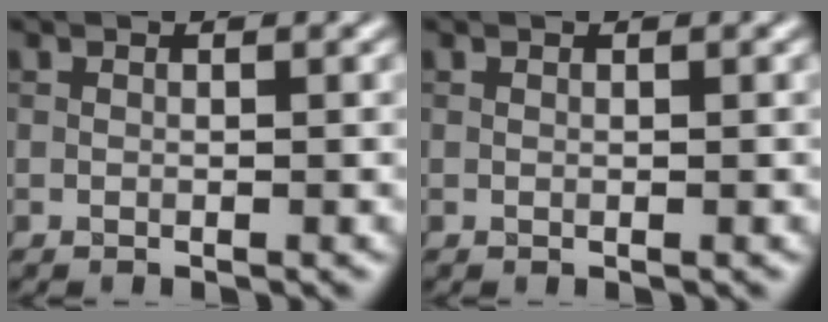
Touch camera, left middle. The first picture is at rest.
{"total": 0.0}